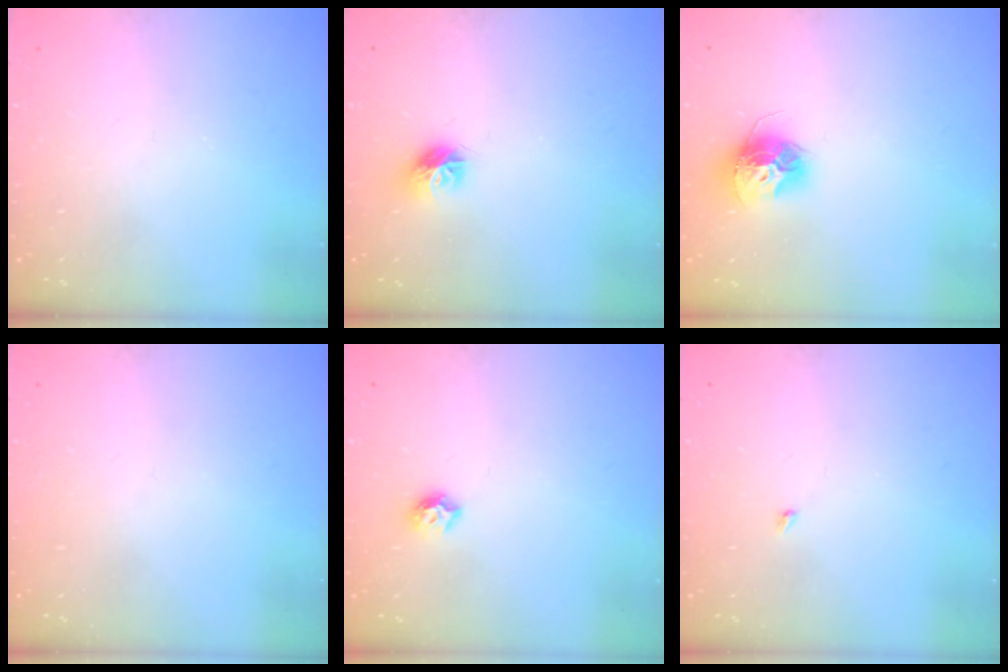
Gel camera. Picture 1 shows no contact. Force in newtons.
{"total": 8.1, "press": 8.1, "slide": 0.2}
{"total": 12.2, "press": 12.1, "slide": 1.1}
{"total": 0.7, "press": 0.7, "slide": 0.1}
{"total": 6.0, "press": 5.9, "slide": 0.8}
{"total": 1.9, "press": 1.9, "slide": 0.3}